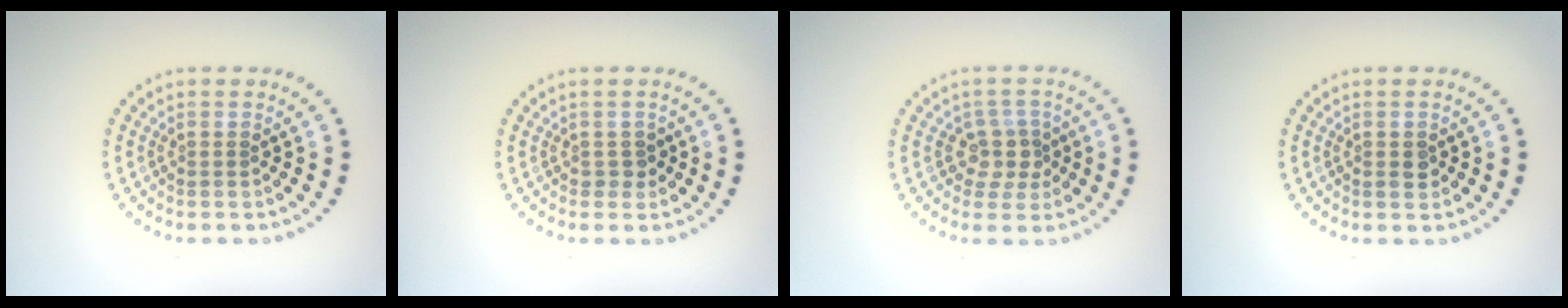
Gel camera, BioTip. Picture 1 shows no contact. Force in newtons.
{"total": 1.2, "press": 1.0, "slide": 0.5}
{"total": 2.5, "press": 2.0, "slide": 1.4}
{"total": 1.2, "press": 1.2, "slide": 0.3}